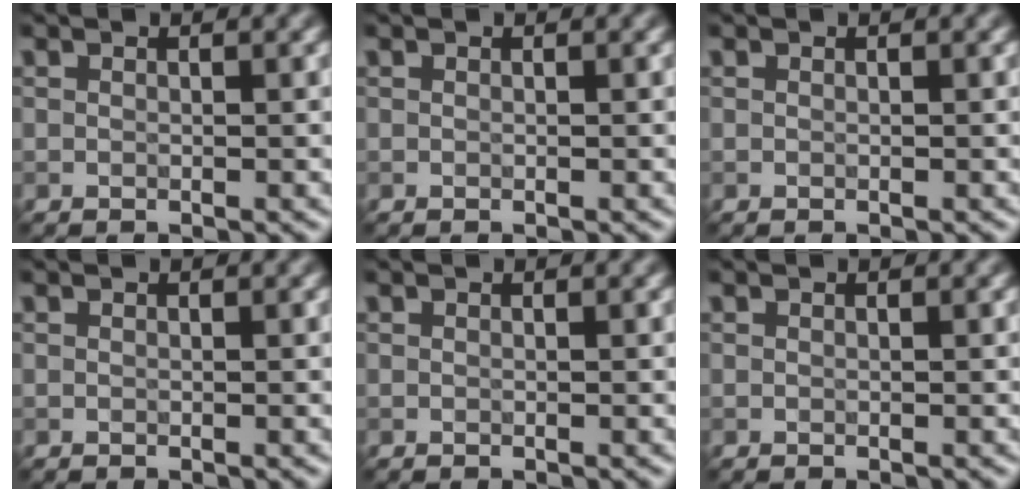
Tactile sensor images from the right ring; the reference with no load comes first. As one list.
[{"total": 0.0}, {"total": 0.0}, {"total": 0.0}, {"total": 0.0}, {"total": 0.0}]